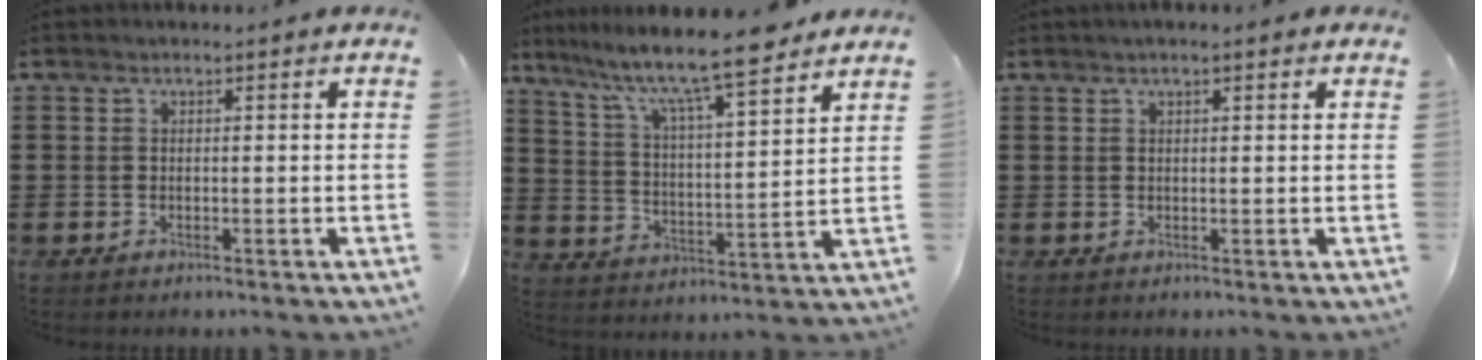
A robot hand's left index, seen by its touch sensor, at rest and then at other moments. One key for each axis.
{"total": 9.1, "fx": 7.8, "fy": 0.6, "fz": 4.6, "tx": -0.110, "ty": -0.050, "tz": 0.129}
{"total": 1.3, "fx": 0.8, "fy": 0.1, "fz": 1.0, "tx": -0.020, "ty": 0.002, "tz": 0.015}